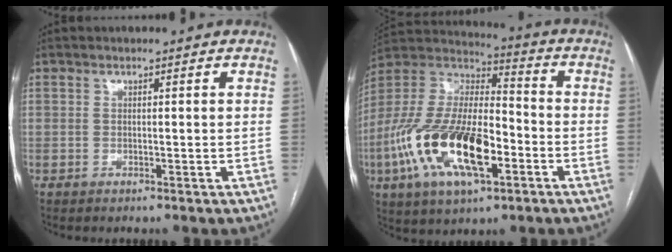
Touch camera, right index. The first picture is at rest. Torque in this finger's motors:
{"motor_torque": [2.14, 0.00, 1.05, 0.21]}